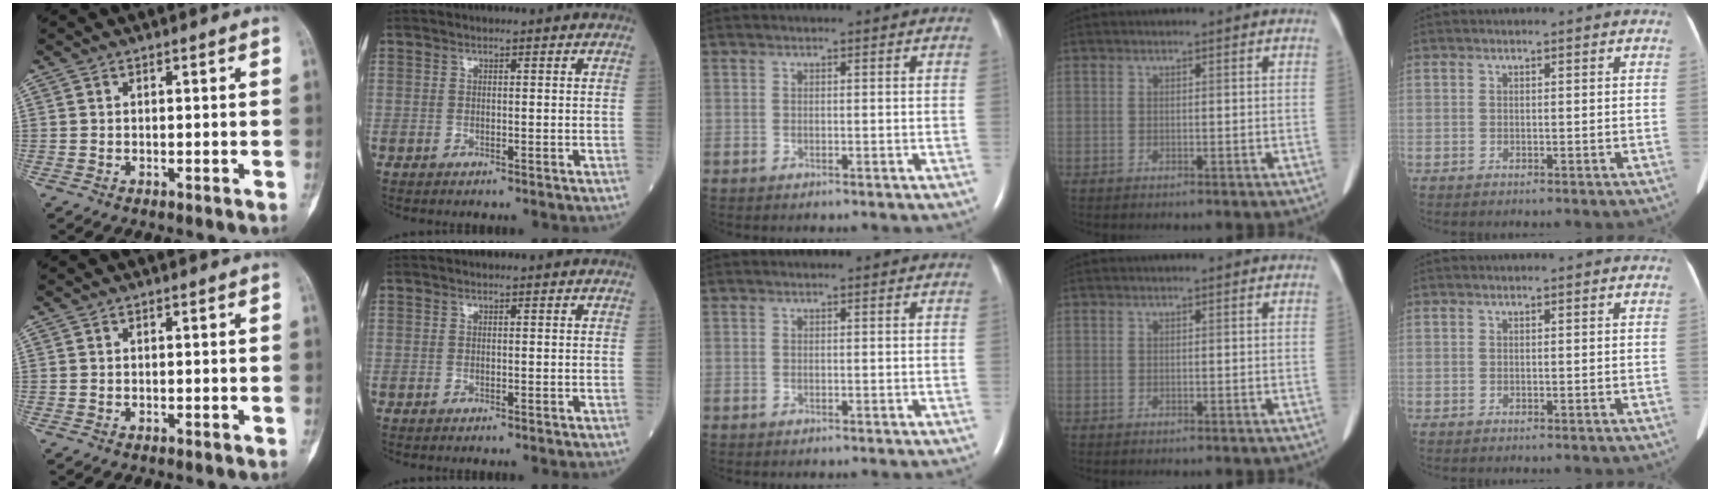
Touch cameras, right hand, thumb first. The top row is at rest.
{}